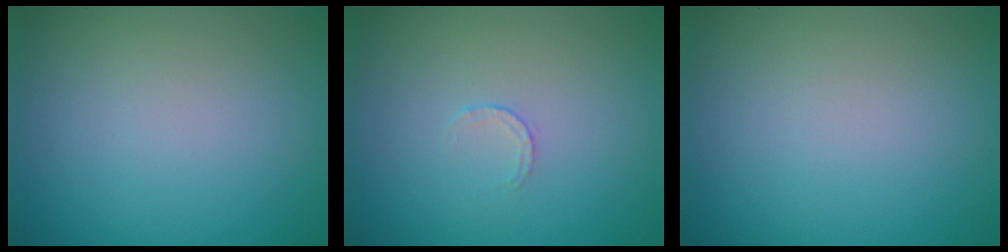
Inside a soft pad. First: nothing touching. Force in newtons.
{"total": 0.6, "press": 0.4, "slide": 0.4}
{"total": 0.0}